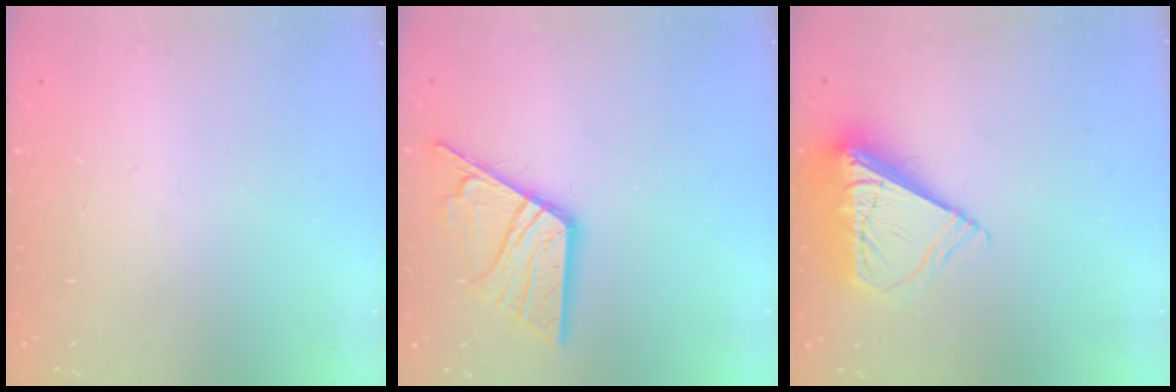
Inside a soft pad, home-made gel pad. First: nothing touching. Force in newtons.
{"total": 13.2, "press": 13.1, "slide": 1.4}
{"total": 10.6, "press": 10.6, "slide": 1.4}